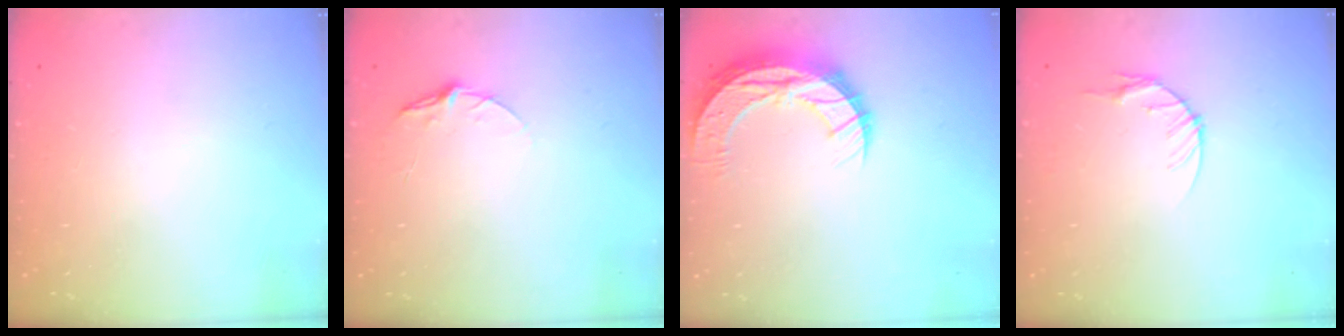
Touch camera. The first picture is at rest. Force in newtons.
{"total": 5.8, "press": 5.8, "slide": 0.5}
{"total": 11.0, "press": 11.0, "slide": 0.8}
{"total": 4.6, "press": 4.6, "slide": 0.6}